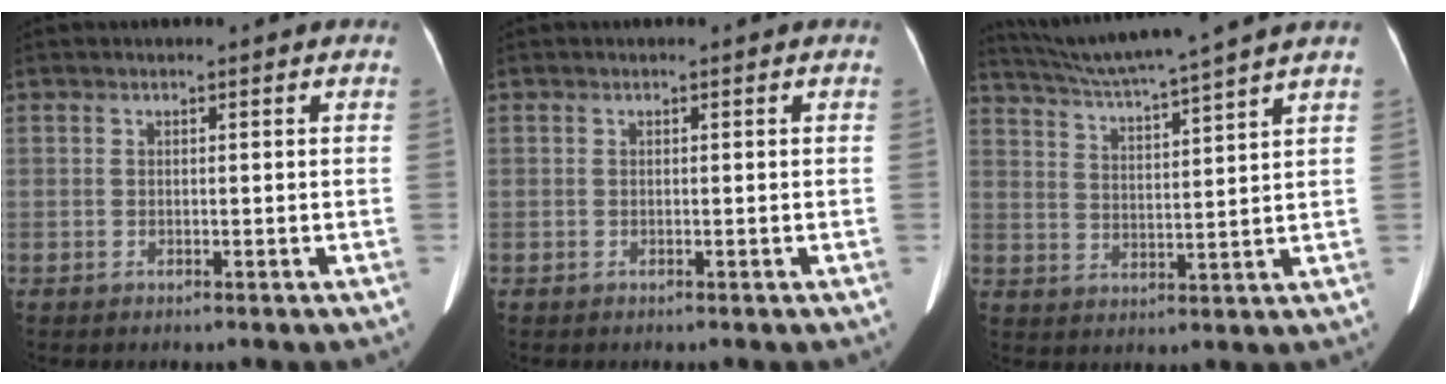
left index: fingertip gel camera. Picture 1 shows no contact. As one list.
[{"total": 0.0}, {"total": 13.9, "force": [12.2, -2.3, 6.4], "torque": [-0.116, -0.004, 0.189]}]